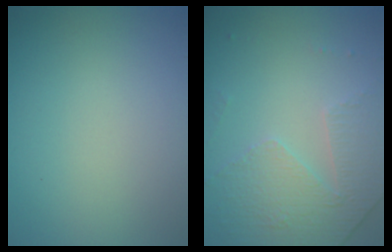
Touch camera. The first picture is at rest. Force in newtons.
{"total": 4.7, "press": 3.1, "slide": 3.6}